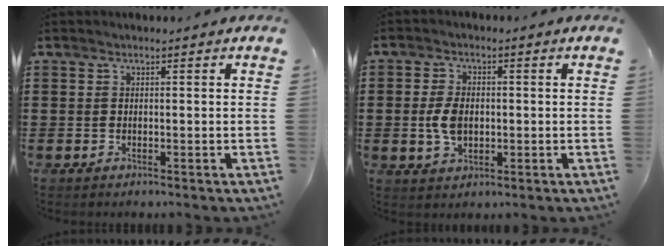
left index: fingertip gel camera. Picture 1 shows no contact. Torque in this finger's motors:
{"motor_torque": [0.79, -0.27, 0.34, 0.07]}